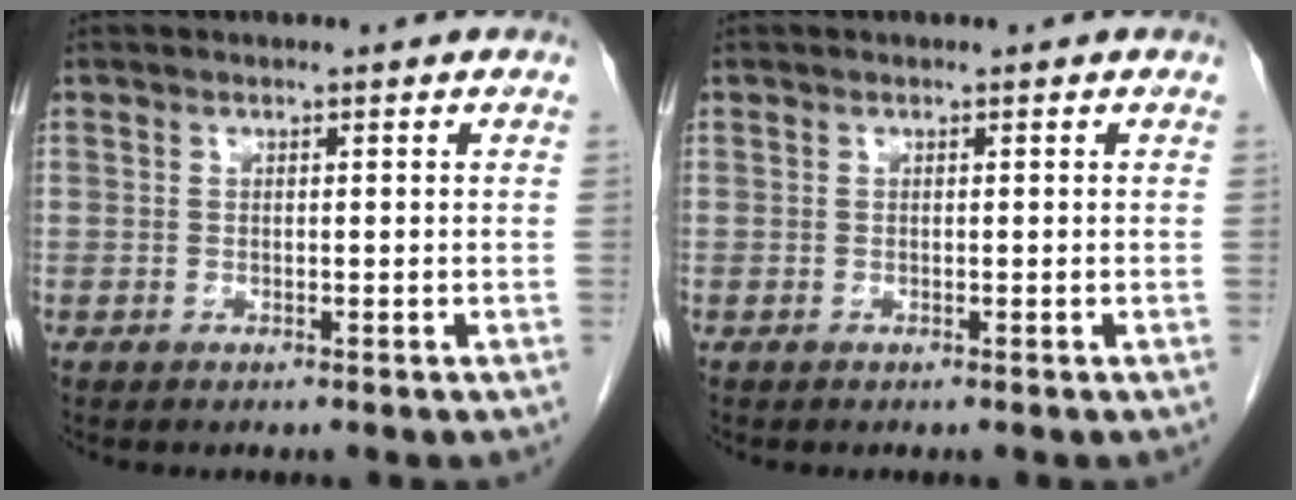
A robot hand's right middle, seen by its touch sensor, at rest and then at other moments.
{"total": 0.0}